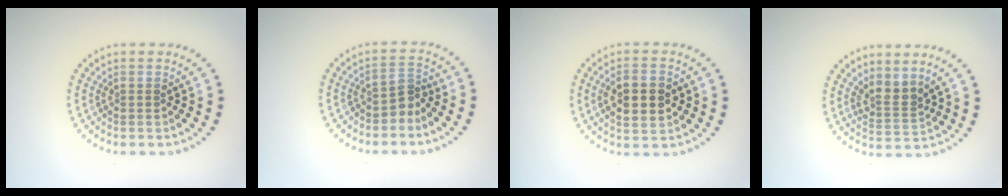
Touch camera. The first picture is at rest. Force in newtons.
{"total": 2.0, "press": 1.5, "slide": 1.3}
{"total": 4.6, "press": 4.6, "slide": 0.4}
{"total": 2.6, "press": 1.9, "slide": 1.7}